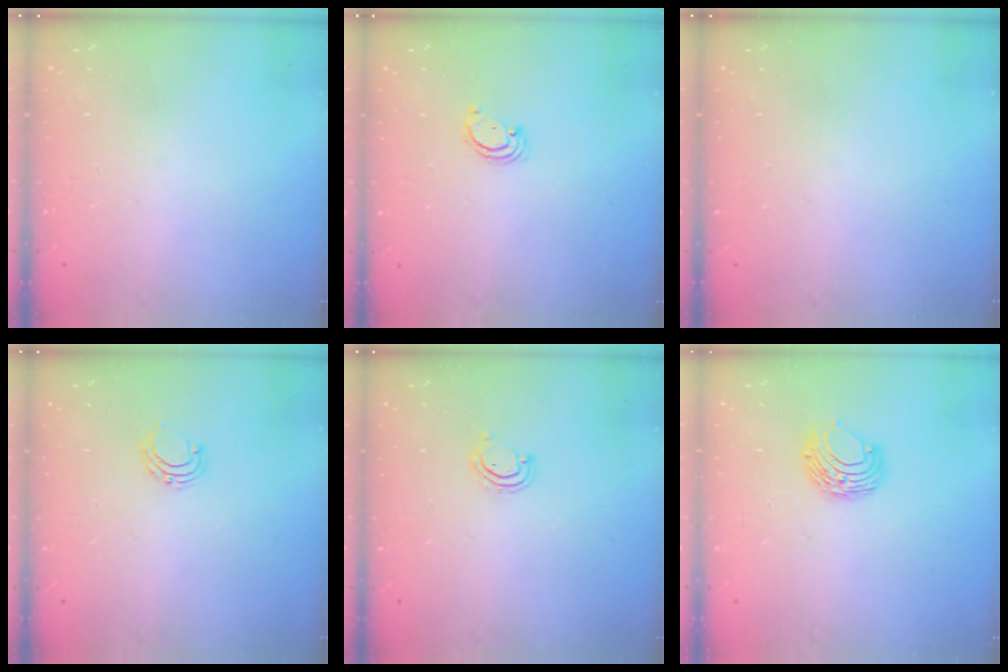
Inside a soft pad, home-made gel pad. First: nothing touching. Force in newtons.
{"total": 1.7, "press": 1.7, "slide": 0.1}
{"total": 0.0}
{"total": 6.5, "press": 6.5, "slide": 0.4}
{"total": 4.0, "press": 4.0, "slide": 0.3}
{"total": 7.7, "press": 7.7, "slide": 0.3}